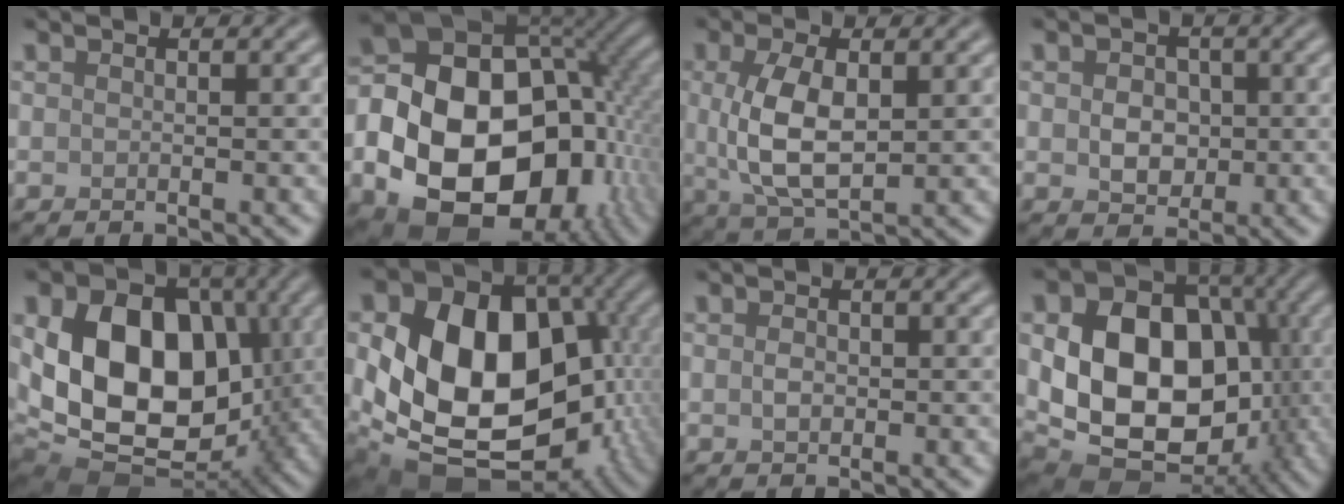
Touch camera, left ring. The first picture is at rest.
{"total": 21.4, "force": [-4.9, 15.8, 13.6], "torque": [-0.227, -0.034, -0.078]}
{"total": 5.9, "force": [0.6, 2.9, 5.1], "torque": [-0.115, -0.001, 0.016]}
{"total": 3.1, "force": [0.0, 2.5, 1.9], "torque": [-0.029, -0.001, -0.005]}
{"total": 15.1, "force": [0.4, 10.7, 10.7], "torque": [-0.180, -0.005, -0.002]}
{"total": 18.2, "force": [-1.4, 13.1, 12.5], "torque": [-0.188, -0.014, -0.004]}
{"total": 1.1, "force": [-0.1, 0.8, 0.8], "torque": [-0.015, 0.000, -0.003]}
{"total": 14.7, "force": [-0.2, 10.9, 9.9], "torque": [-0.154, -0.009, -0.003]}